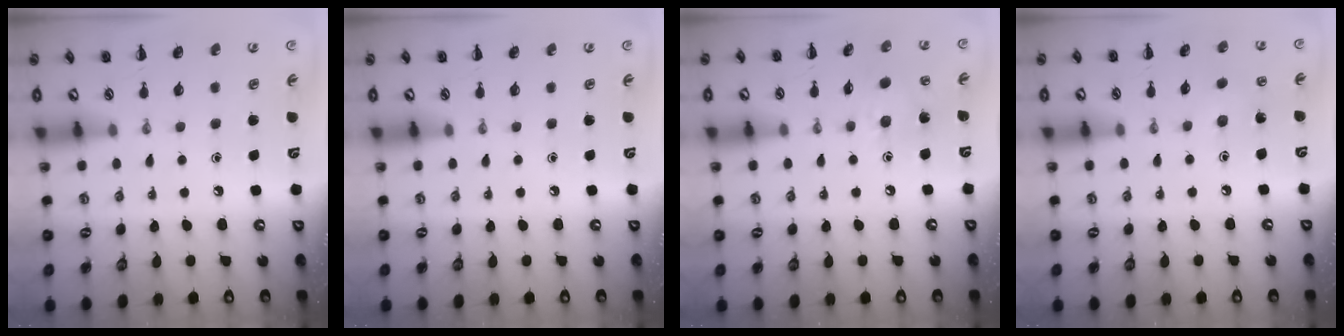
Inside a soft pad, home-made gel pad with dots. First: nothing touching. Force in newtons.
{"total": 0.0}
{"total": 7.1, "press": 7.1, "slide": 0.7}
{"total": 5.8, "press": 5.7, "slide": 1.3}